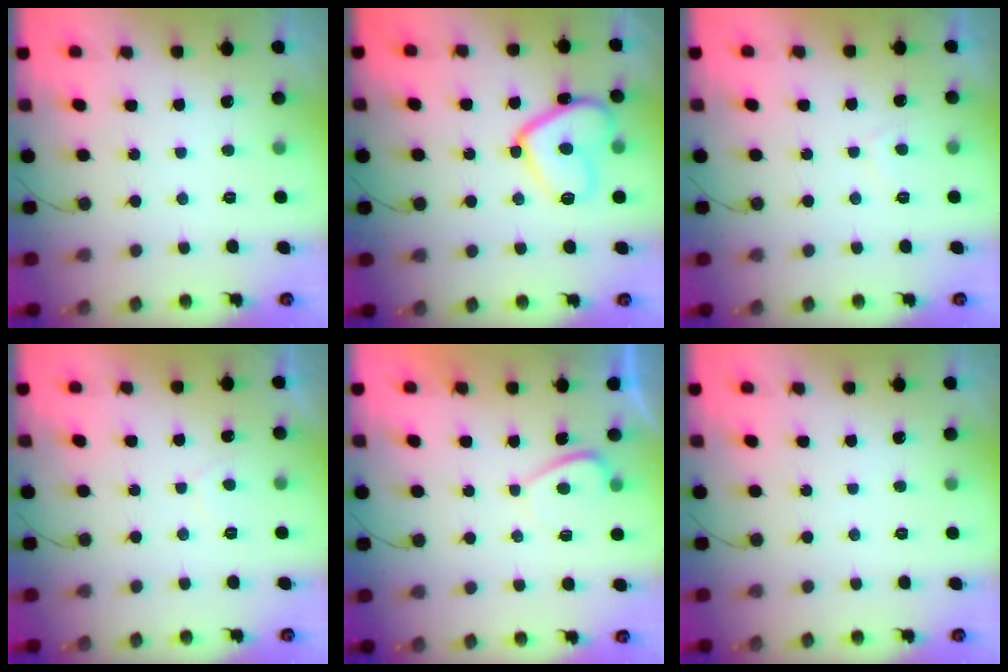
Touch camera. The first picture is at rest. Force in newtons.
{"total": 14.0, "press": 13.9, "slide": 0.9}
{"total": 2.8, "press": 2.7, "slide": 0.6}
{"total": 1.1, "press": 0.9, "slide": 0.6}
{"total": 2.1, "press": 2.0, "slide": 0.7}
{"total": 0.0}